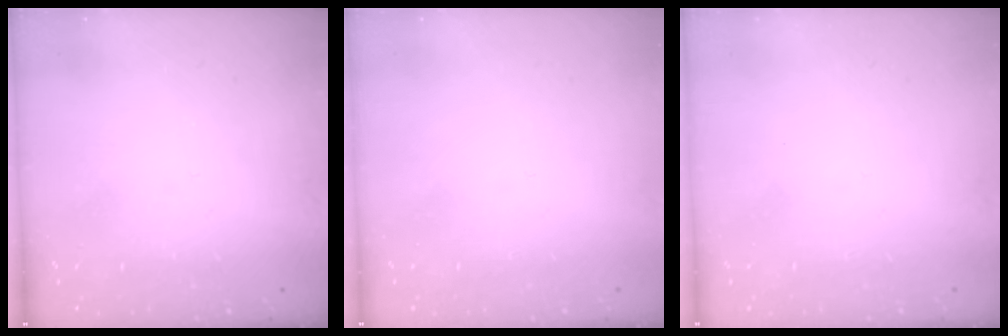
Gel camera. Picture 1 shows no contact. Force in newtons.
{"total": 1.5, "press": 1.5, "slide": 0.1}
{"total": 1.7, "press": 1.7, "slide": 0.1}